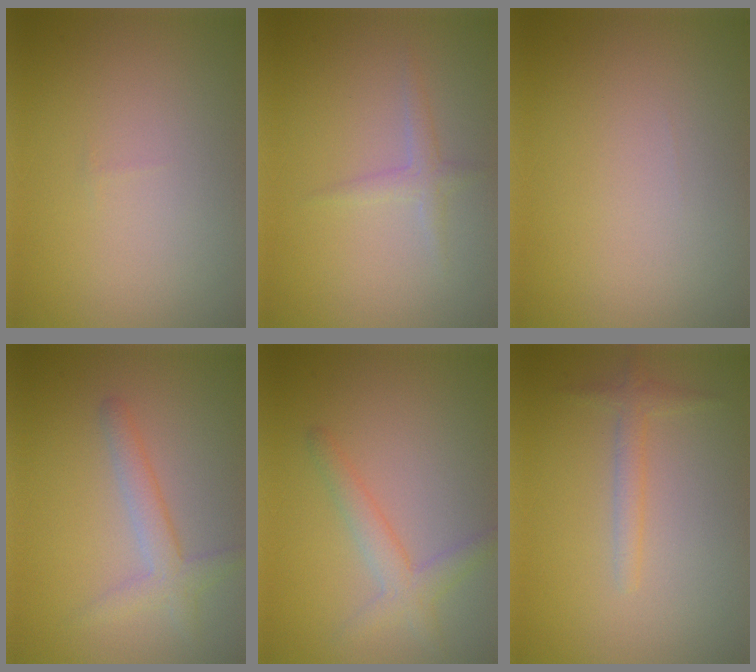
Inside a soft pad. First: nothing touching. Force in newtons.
{"total": 1.3, "press": 1.3, "slide": 0.0}
{"total": 0.0}
{"total": 2.7, "press": 2.6, "slide": 0.1}
{"total": 2.7, "press": 2.7, "slide": 0.1}
{"total": 1.6, "press": 1.6, "slide": 0.1}